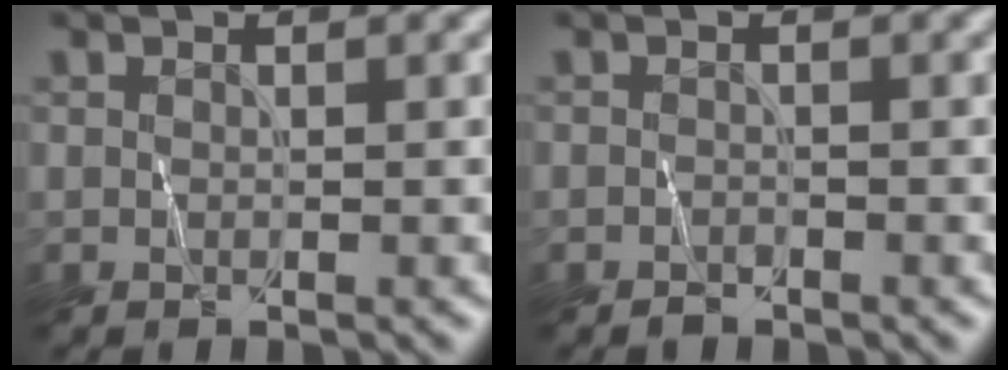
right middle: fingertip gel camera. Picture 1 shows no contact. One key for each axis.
{"total": 0.7, "fx": -0.6, "fy": 0.3, "fz": 0.1, "tx": 0.000, "ty": -0.001, "tz": -0.011}